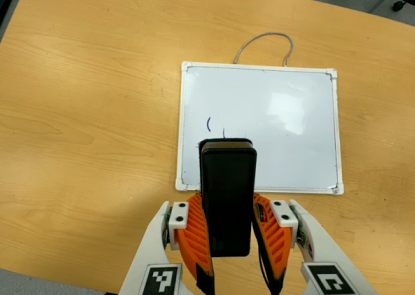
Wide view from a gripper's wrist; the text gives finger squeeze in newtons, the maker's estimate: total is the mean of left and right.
{"total": 8.4, "left": 6.9, "right": 10.0}